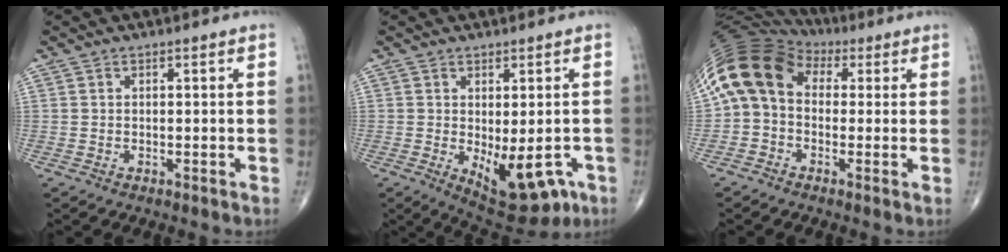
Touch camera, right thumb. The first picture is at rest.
{"total": 11.2, "force": [-3.3, 5.3, 9.3], "torque": [-0.106, -0.005, -0.031]}
{"total": 12.6, "force": [1.7, 9.5, 8.1], "torque": [-0.149, 0.045, 0.020]}